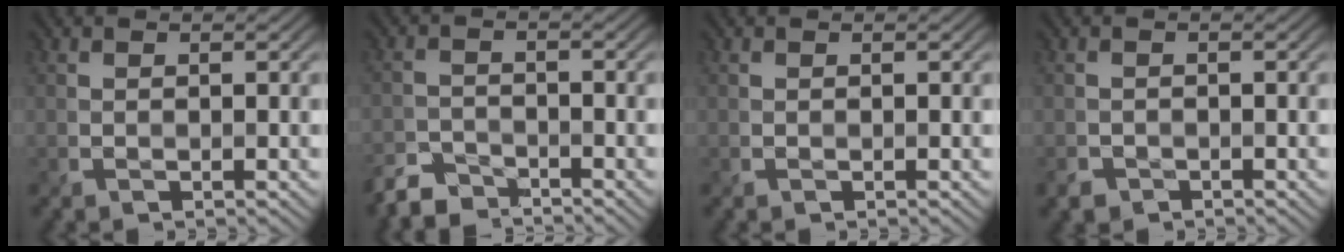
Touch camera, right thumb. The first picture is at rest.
{"total": 3.9, "force": [-3.8, 0.8, 0.4], "torque": [-0.006, -0.005, -0.081]}
{"total": 0.0}
{"total": 1.6, "force": [-1.2, 1.0, 0.0], "torque": [-0.003, -0.010, -0.025]}